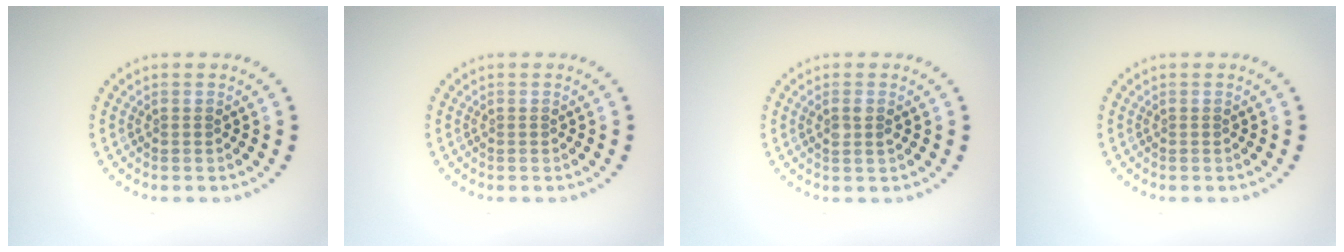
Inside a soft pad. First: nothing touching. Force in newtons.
{"total": 0.0}
{"total": 1.3, "press": 1.1, "slide": 0.6}
{"total": 0.0}